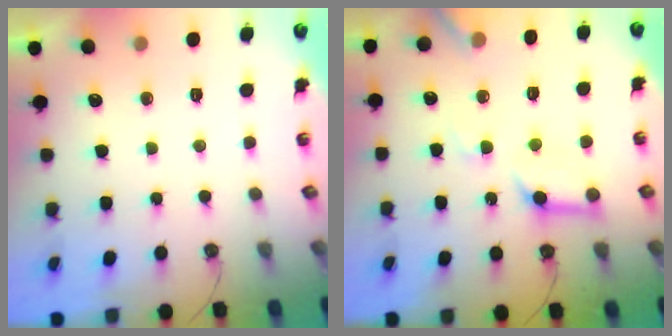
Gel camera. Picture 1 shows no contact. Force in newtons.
{"total": 13.9, "press": 13.8, "slide": 1.6}